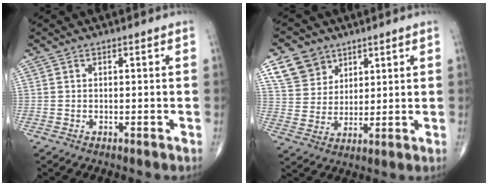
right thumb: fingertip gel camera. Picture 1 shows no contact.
{"total": 8.7, "force": [5.1, 6.6, 2.7], "torque": [-0.027, -0.022, 0.103]}